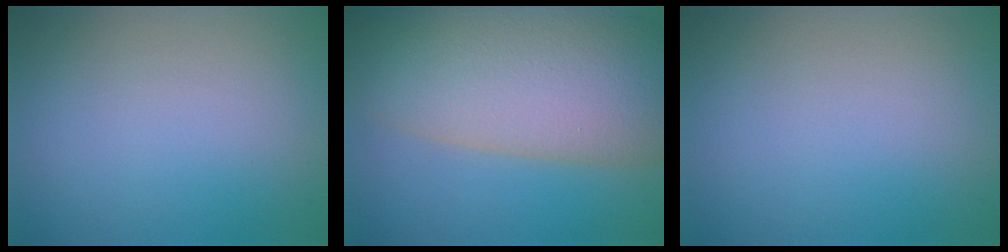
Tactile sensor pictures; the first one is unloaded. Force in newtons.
{"total": 13.5, "press": 13.4, "slide": 0.9}
{"total": 0.0}